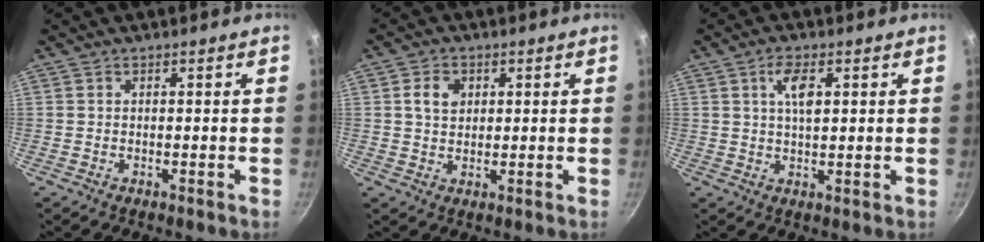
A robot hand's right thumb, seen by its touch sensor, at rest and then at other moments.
{"total": 4.6, "force": [1.3, 3.5, 2.7], "torque": [-0.032, 0.001, 0.023]}
{"total": 5.2, "force": [1.8, 2.1, 4.4], "torque": [-0.075, -0.002, 0.032]}